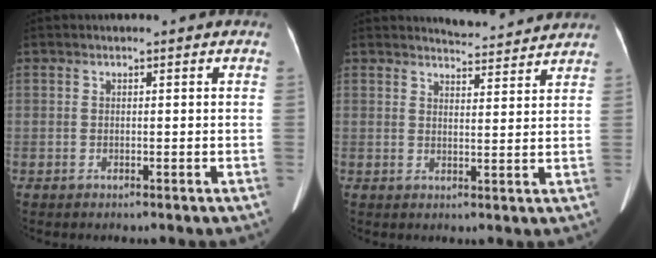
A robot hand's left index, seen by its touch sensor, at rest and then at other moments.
{"total": 5.6, "force": [5.6, 0.2, 0.3], "torque": [-0.016, 0.004, 0.070]}